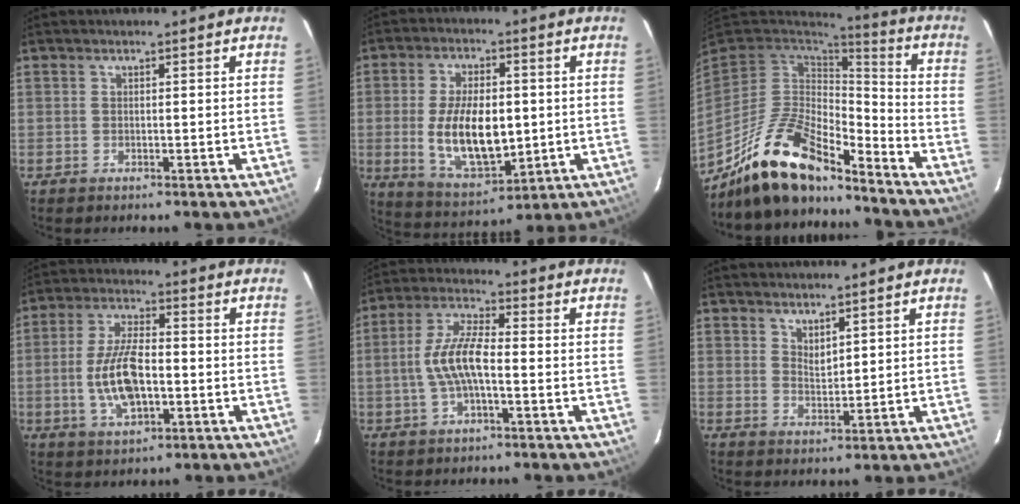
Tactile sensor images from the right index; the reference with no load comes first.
{"total": 14.7, "force": [-0.7, 7.4, 12.7], "torque": [-0.247, -0.011, 0.003]}
{"total": 17.5, "force": [-13.5, 5.4, 9.7], "torque": [-0.205, -0.016, -0.250]}
{"total": 10.9, "force": [-2.0, 4.8, 9.6], "torque": [-0.195, 0.001, -0.033]}
{"total": 8.6, "force": [-1.6, 2.5, 8.0], "torque": [-0.166, 0.009, -0.030]}
{"total": 2.9, "force": [2.4, 0.9, 1.3], "torque": [-0.019, -0.002, 0.044]}